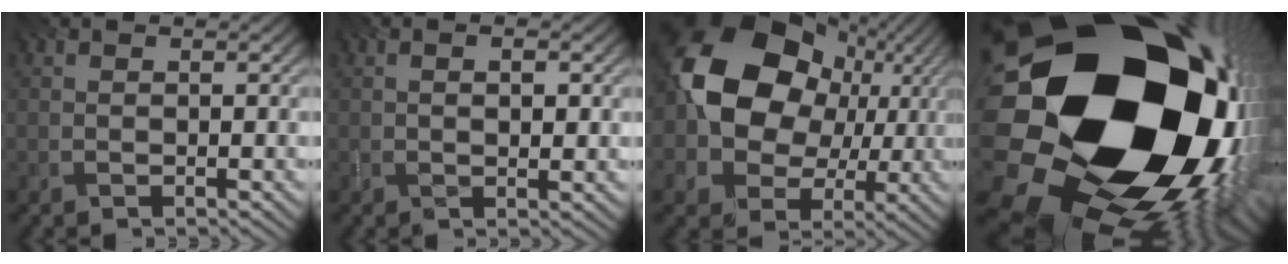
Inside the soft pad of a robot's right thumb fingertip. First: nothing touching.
{"total": 2.0, "force": [0.2, 0.9, 1.8], "torque": [-0.030, -0.004, 0.009]}
{"total": 17.4, "force": [3.1, 13.2, 10.9], "torque": [-0.200, 0.009, 0.061]}
{"total": 24.7, "force": [1.4, 19.9, 14.5], "torque": [-0.267, -0.080, 0.014]}